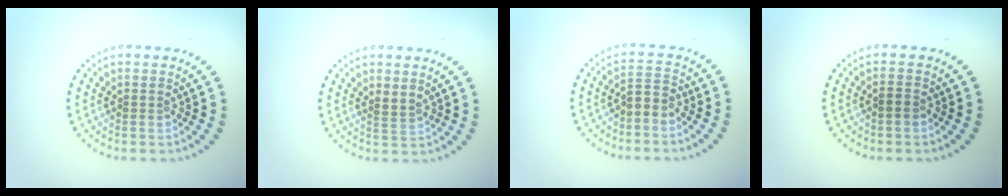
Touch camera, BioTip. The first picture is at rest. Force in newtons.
{"total": 1.1, "press": 1.0, "slide": 0.5}
{"total": 2.0, "press": 1.5, "slide": 1.3}
{"total": 1.0, "press": 0.9, "slide": 0.5}